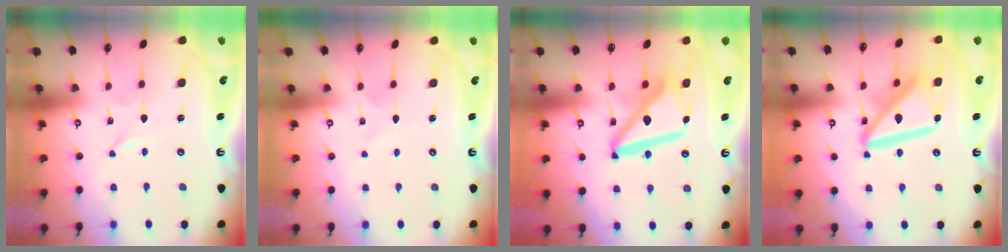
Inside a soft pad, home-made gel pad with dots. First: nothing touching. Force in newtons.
{"total": 2.0, "press": 2.0, "slide": 0.3}
{"total": 14.6, "press": 14.5, "slide": 1.8}
{"total": 17.2, "press": 17.1, "slide": 1.9}